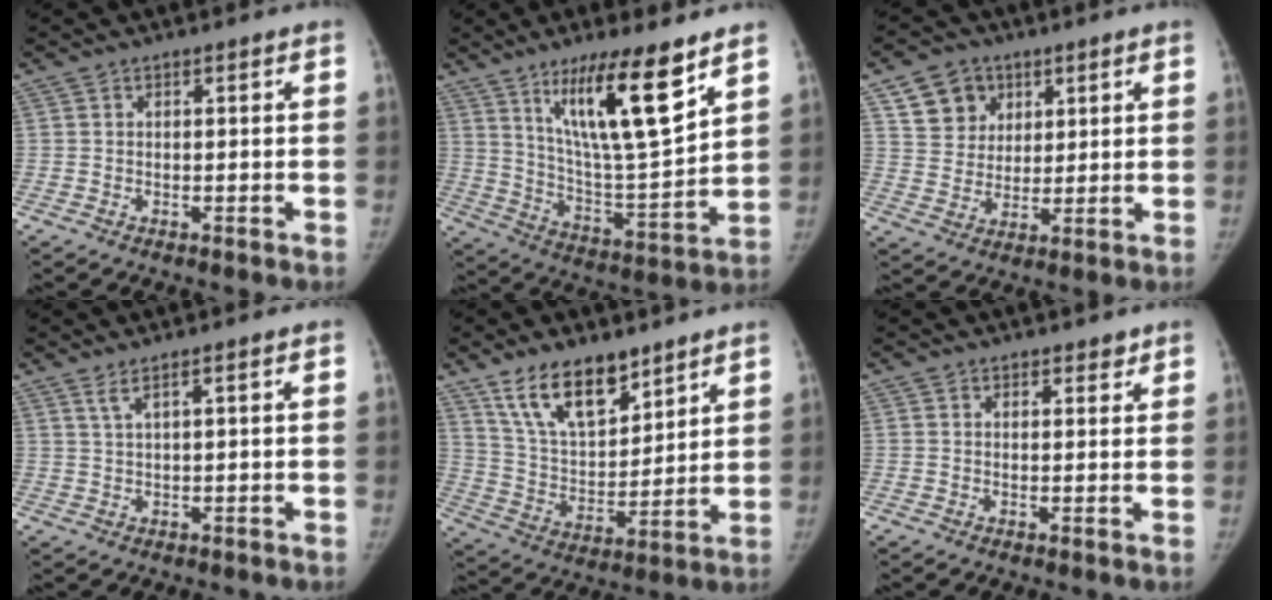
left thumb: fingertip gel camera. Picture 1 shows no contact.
{"total": 18.3, "force": [10.7, 3.3, 14.5], "torque": [-0.226, -0.066, 0.194]}
{"total": 9.1, "force": [4.5, 7.6, 2.3], "torque": [-0.003, -0.019, 0.082]}
{"total": 1.8, "force": [1.2, -0.1, 1.4], "torque": [-0.037, -0.004, 0.032]}
{"total": 14.8, "force": [10.3, 6.7, 8.3], "torque": [-0.109, -0.062, 0.199]}
{"total": 2.0, "force": [1.6, 1.1, 0.6], "torque": [0.010, -0.009, 0.018]}